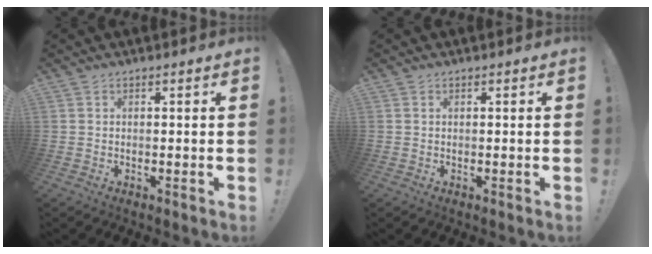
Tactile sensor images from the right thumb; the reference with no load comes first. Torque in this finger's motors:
{"motor_torque": [0.02, -0.09, -0.07, 0.13, 0.08]}